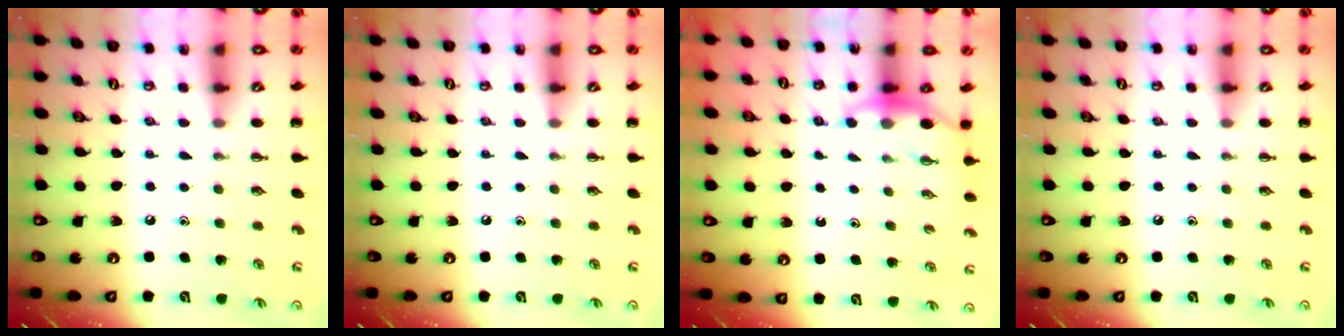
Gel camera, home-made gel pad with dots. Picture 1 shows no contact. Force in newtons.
{"total": 0.0}
{"total": 6.2, "press": 6.0, "slide": 1.2}
{"total": 0.0}